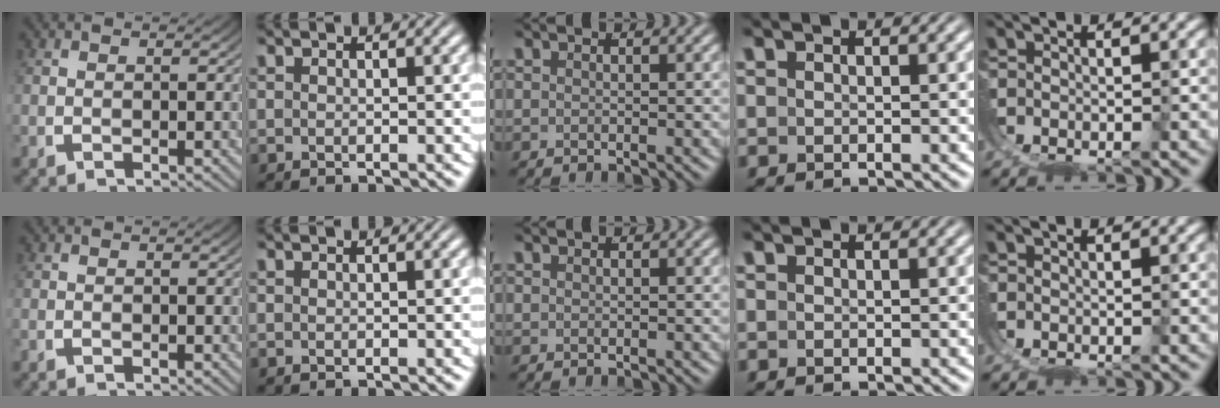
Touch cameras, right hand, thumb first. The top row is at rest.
{}